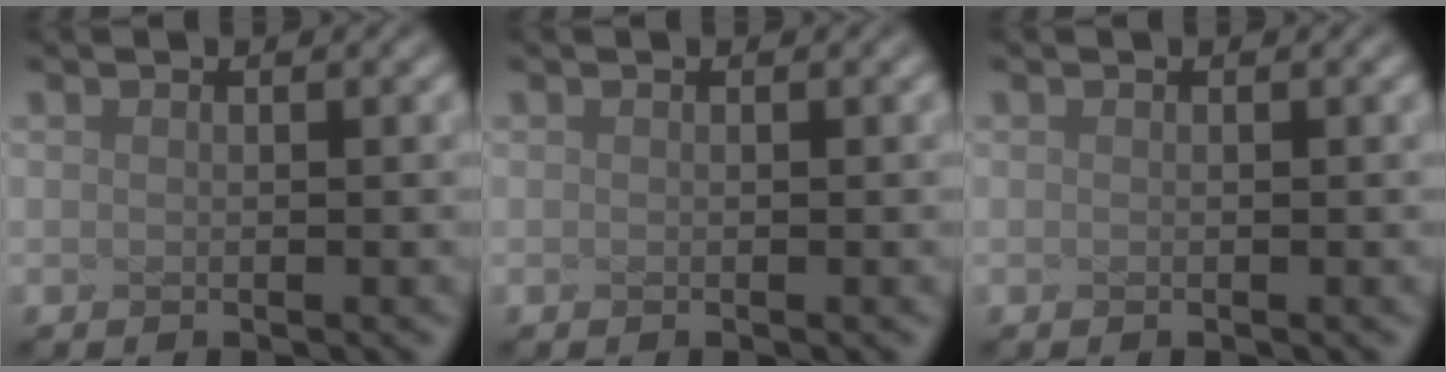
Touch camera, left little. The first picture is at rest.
{"total": 0.0}
{"total": 0.0}